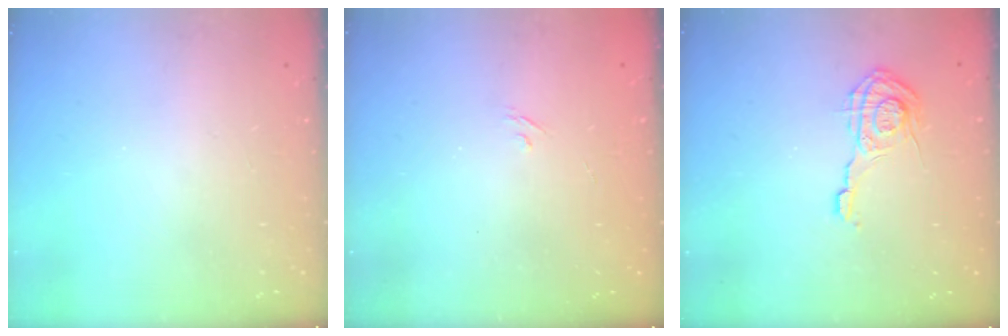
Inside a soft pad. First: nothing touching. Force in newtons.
{"total": 2.0, "press": 1.7, "slide": 1.2}
{"total": 9.2, "press": 9.2, "slide": 0.3}